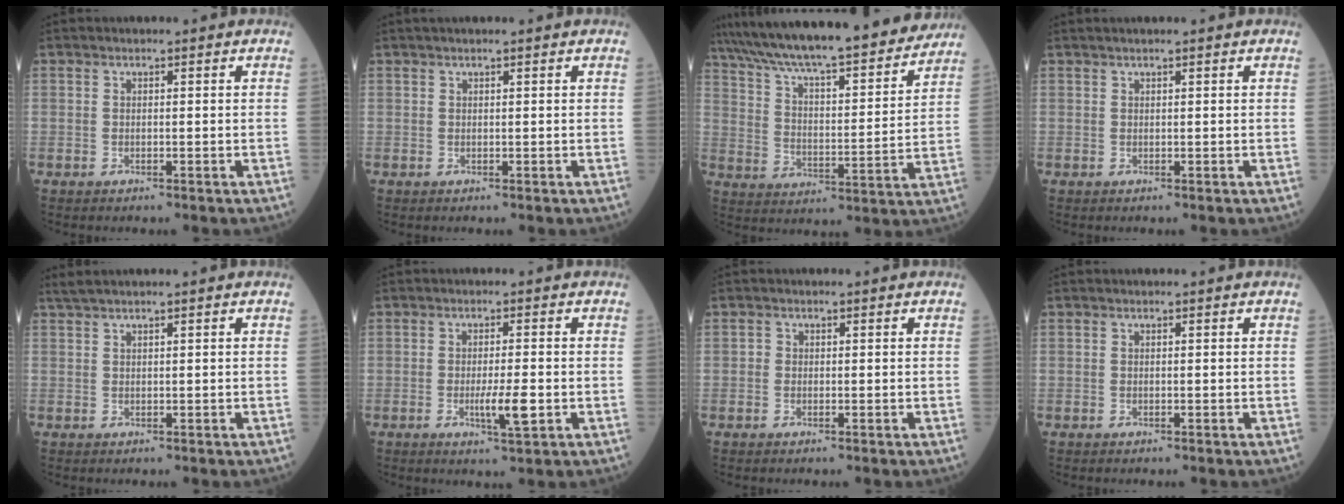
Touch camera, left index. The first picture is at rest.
{"total": 2.4, "force": [2.0, 0.0, 1.4], "torque": [-0.013, 0.029, 0.032]}
{"total": 26.4, "force": [23.2, 3.2, 12.2], "torque": [-0.206, -0.010, 0.335]}
{"total": 1.7, "force": [1.4, 0.0, 1.0], "torque": [-0.013, 0.022, 0.025]}
{"total": 1.6, "force": [1.2, -0.2, 0.9], "torque": [-0.021, 0.018, 0.029]}
{"total": 4.4, "force": [-1.2, 0.4, 4.2], "torque": [-0.078, -0.008, -0.019]}
{"total": 0.6, "force": [-0.1, 0.6, 0.1], "torque": [-0.003, 0.003, -0.006]}
{"total": 0.0}